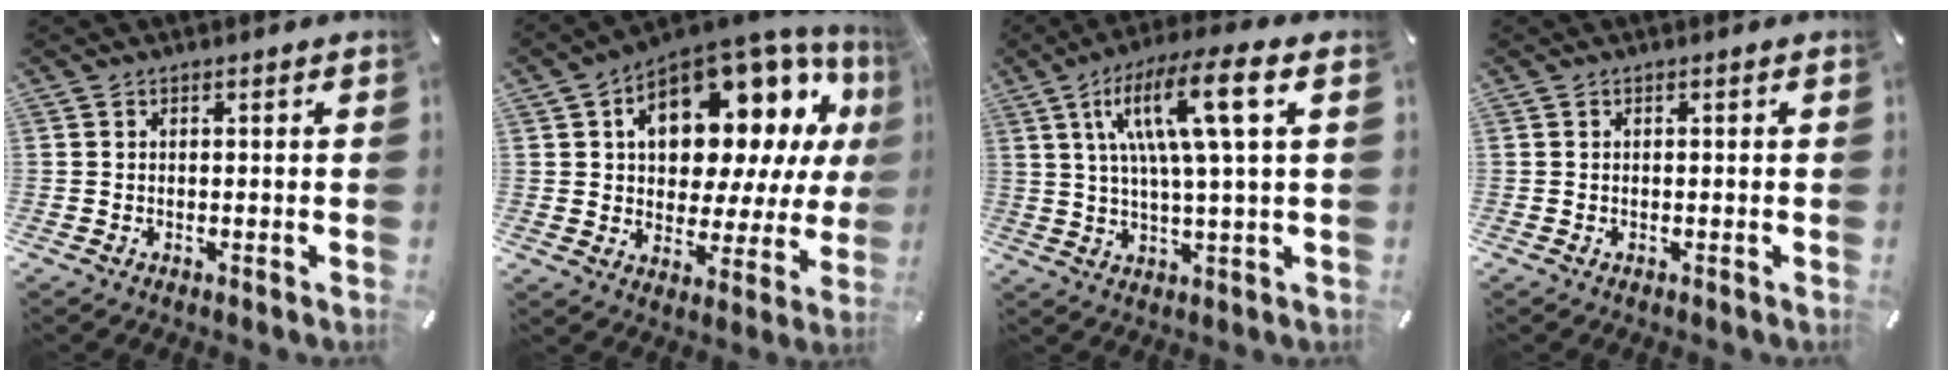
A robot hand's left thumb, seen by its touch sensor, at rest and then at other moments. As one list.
[{"total": 17.4, "force": [7.8, 10.5, 11.5], "torque": [-0.168, -0.058, 0.130]}, {"total": 14.1, "force": [4.8, 2.3, 13.1], "torque": [-0.250, 0.000, 0.073]}, {"total": 0.0}]